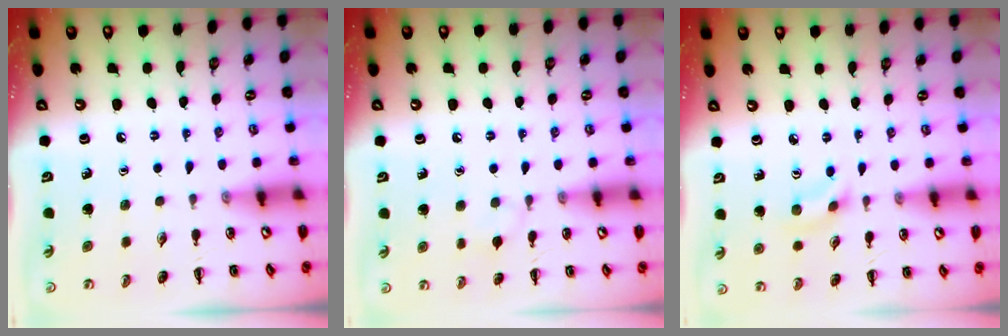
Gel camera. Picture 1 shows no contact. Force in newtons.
{"total": 6.1, "press": 5.8, "slide": 1.9}
{"total": 2.8, "press": 2.6, "slide": 1.0}